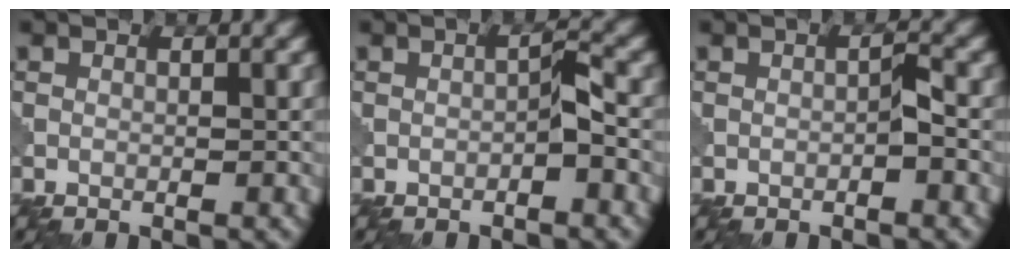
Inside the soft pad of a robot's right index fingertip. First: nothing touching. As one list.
[{"total": 1.5, "force": [-0.6, 0.2, 1.3], "torque": [-0.023, 0.007, -0.011]}, {"total": 1.1, "force": [-0.5, 0.1, 1.0], "torque": [-0.016, 0.006, -0.007]}]